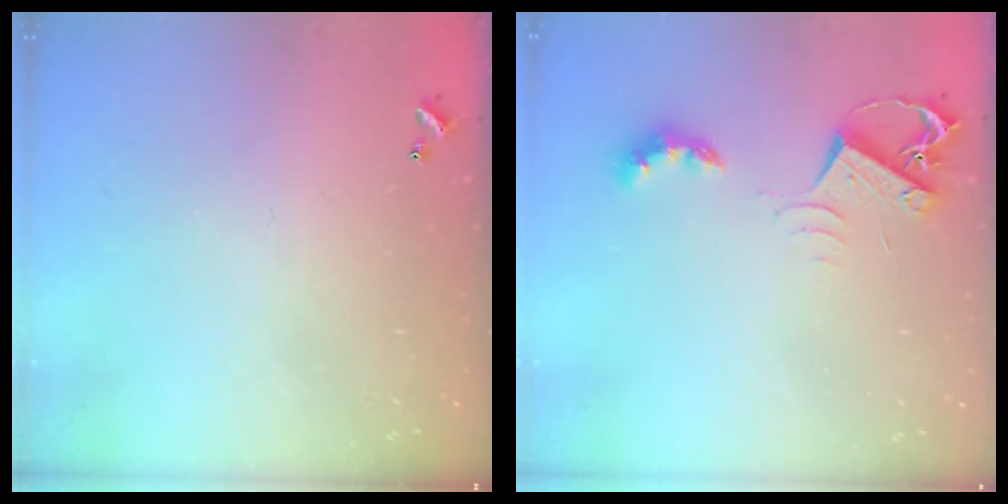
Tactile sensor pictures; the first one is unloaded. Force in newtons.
{"total": 7.5, "press": 7.5, "slide": 0.8}